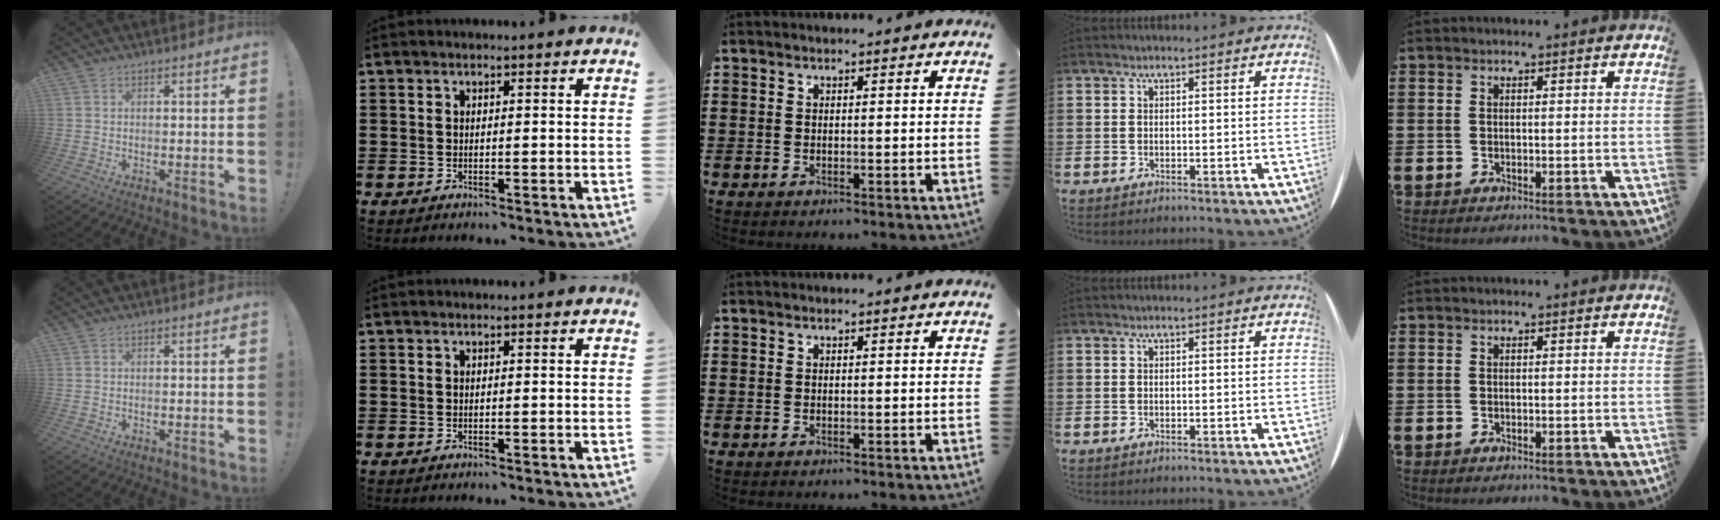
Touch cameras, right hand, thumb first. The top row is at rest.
{}